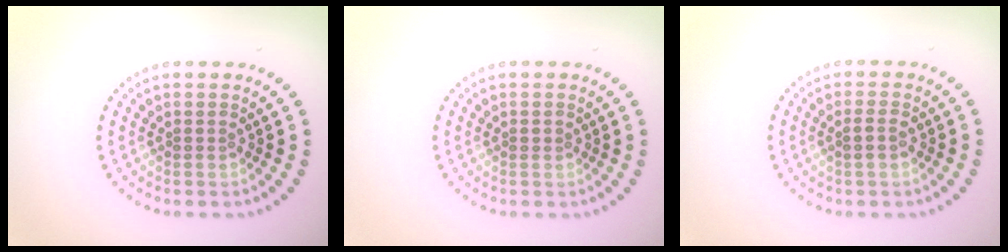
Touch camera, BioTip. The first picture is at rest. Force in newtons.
{"total": 0.6, "press": 0.6, "slide": 0.1}
{"total": 0.8, "press": 0.8, "slide": 0.2}